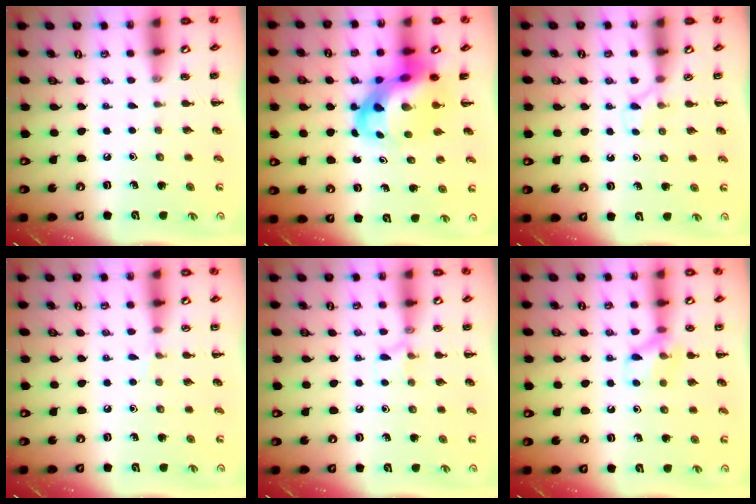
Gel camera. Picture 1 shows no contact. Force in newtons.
{"total": 9.0, "press": 8.5, "slide": 2.7}
{"total": 2.5, "press": 2.3, "slide": 1.0}
{"total": 3.0, "press": 2.8, "slide": 0.9}
{"total": 6.0, "press": 5.9, "slide": 1.1}
{"total": 9.6, "press": 9.5, "slide": 1.2}